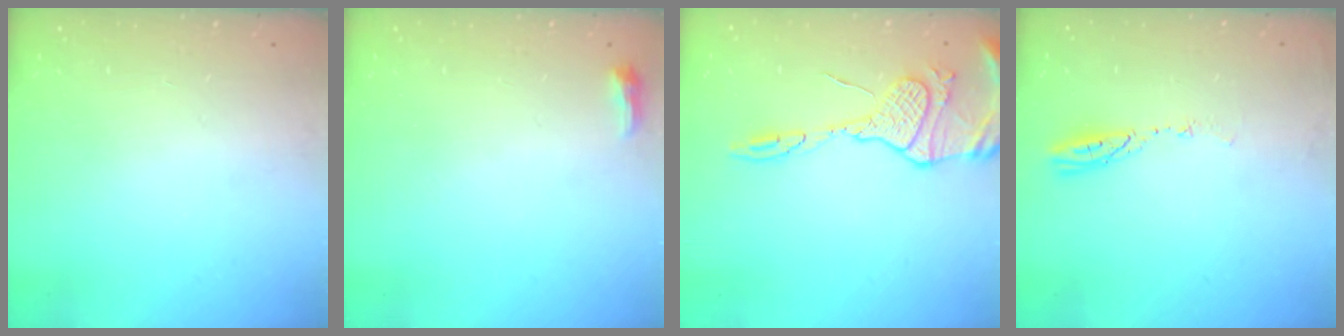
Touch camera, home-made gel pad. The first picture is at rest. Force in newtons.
{"total": 3.6, "press": 3.4, "slide": 1.0}
{"total": 13.9, "press": 13.8, "slide": 1.3}
{"total": 3.8, "press": 3.8, "slide": 0.3}